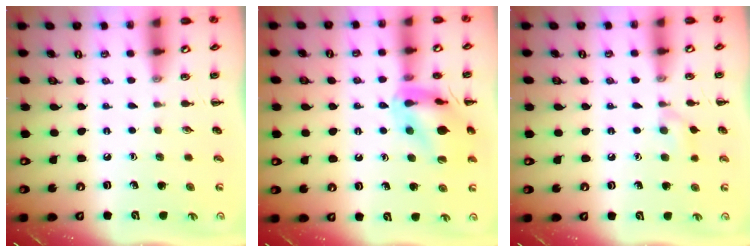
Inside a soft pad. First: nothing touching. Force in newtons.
{"total": 14.6, "press": 14.5, "slide": 1.6}
{"total": 6.0, "press": 5.6, "slide": 2.2}